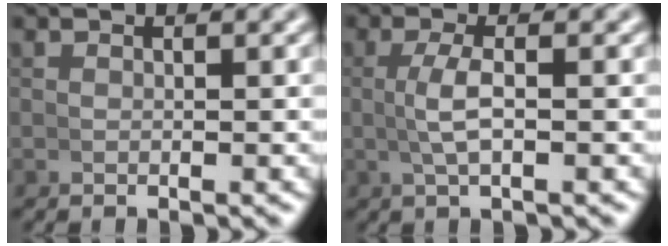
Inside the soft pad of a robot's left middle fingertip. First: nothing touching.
{"total": 2.5, "force": [0.0, 0.3, 2.4], "torque": [-0.053, 0.003, 0.002]}